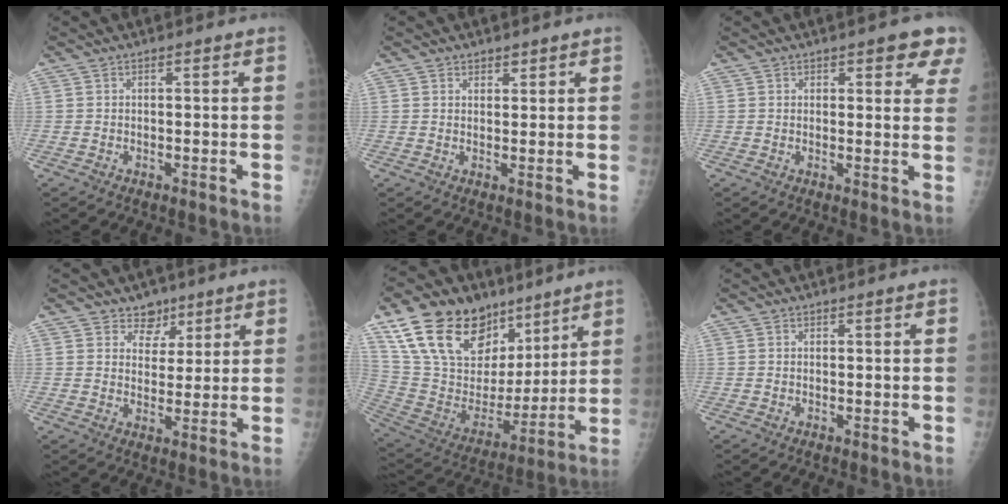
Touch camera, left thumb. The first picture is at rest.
{"total": 1.5, "force": [1.1, 1.0, -0.1], "torque": [0.024, -0.005, 0.011]}
{"total": 6.2, "force": [4.0, 3.0, 3.6], "torque": [0.002, -0.016, 0.036]}
{"total": 4.8, "force": [3.3, 3.5, 0.5], "torque": [0.026, -0.018, 0.050]}
{"total": 26.0, "force": [16.0, 15.5, 13.3], "torque": [-0.200, -0.027, 0.293]}
{"total": 0.0}